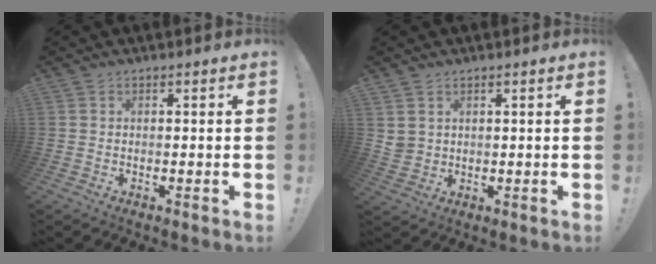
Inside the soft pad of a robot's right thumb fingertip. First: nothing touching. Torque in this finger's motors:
{"motor_torque": [0.07, 0.05, 0.04, -0.04, 0.02]}